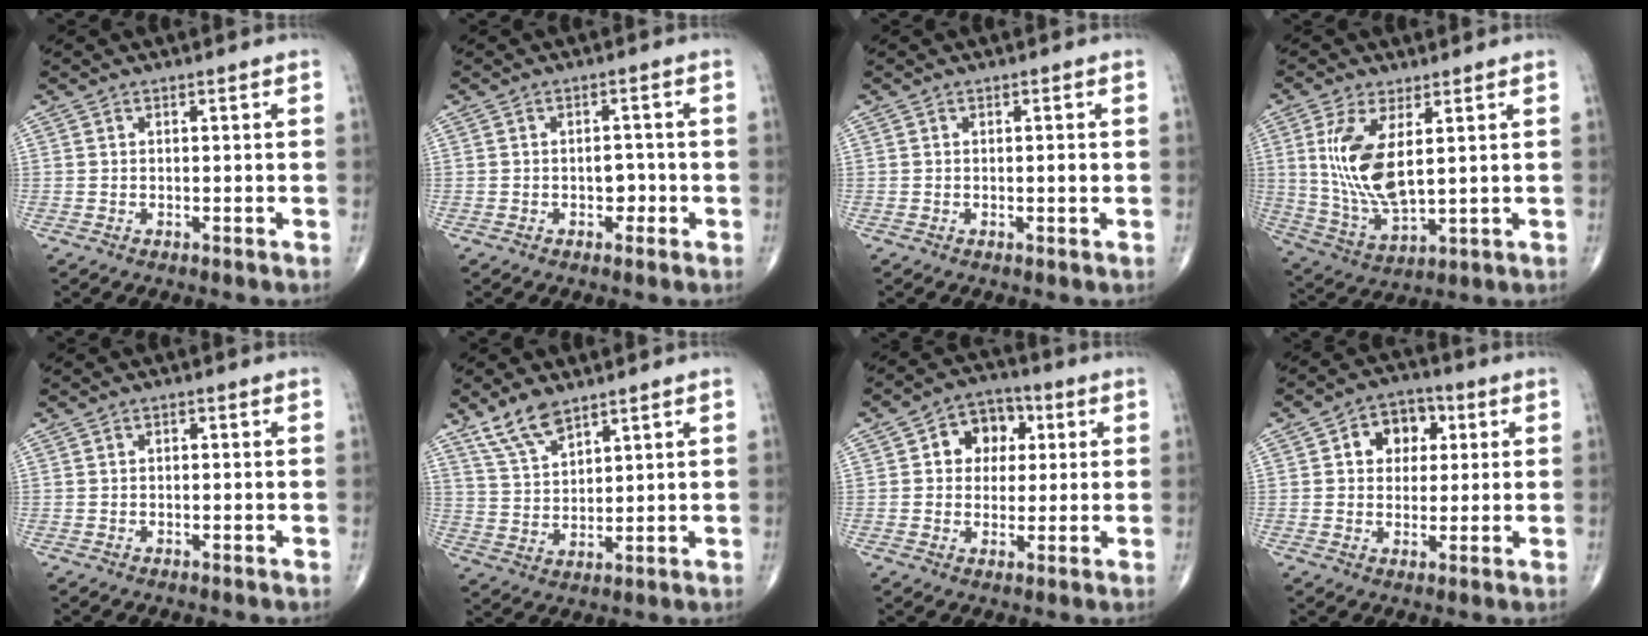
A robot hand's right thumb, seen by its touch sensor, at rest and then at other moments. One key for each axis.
{"total": 2.5, "fx": -0.8, "fy": 1.8, "fz": 1.5, "tx": -0.006, "ty": 0.008, "tz": -0.013}
{"total": 1.2, "fx": -0.1, "fy": 0.2, "fz": 1.1, "tx": -0.015, "ty": 0.000, "tz": -0.003}
{"total": 12.6, "fx": 2.9, "fy": 5.3, "fz": 11.1, "tx": -0.233, "ty": -0.019, "tz": 0.071}
{"total": 0.6, "fx": 0.0, "fy": 0.4, "fz": 0.4, "tx": -0.004, "ty": 0.002, "tz": -0.003}
{"total": 7.4, "fx": 5.5, "fy": 2.9, "fz": 4.0, "tx": -0.067, "ty": -0.024, "tz": 0.114}
{"total": 9.0, "fx": 2.1, "fy": 7.1, "fz": 5.1, "tx": -0.027, "ty": 0.010, "tz": 0.026}
{"total": 8.4, "fx": 2.3, "fy": 6.4, "fz": 5.0, "tx": -0.029, "ty": 0.007, "tz": 0.029}